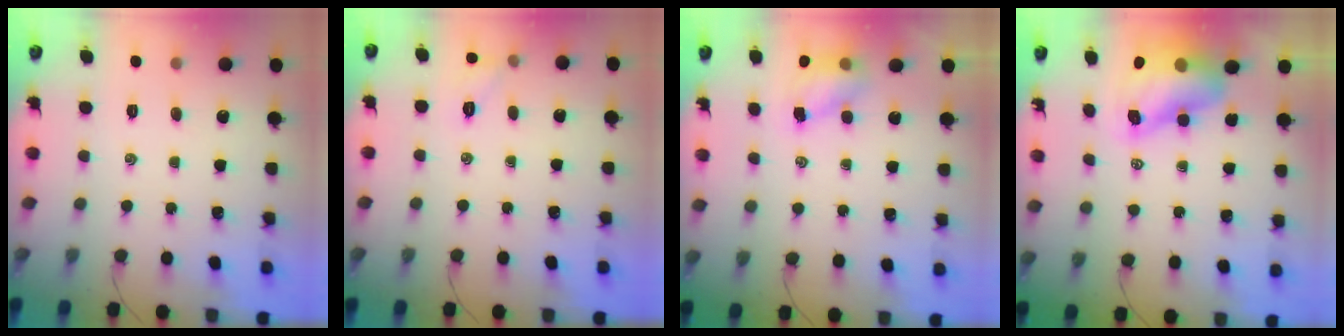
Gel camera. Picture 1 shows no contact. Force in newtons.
{"total": 5.2, "press": 5.0, "slide": 1.4}
{"total": 5.5, "press": 5.4, "slide": 0.5}
{"total": 9.6, "press": 9.2, "slide": 2.7}